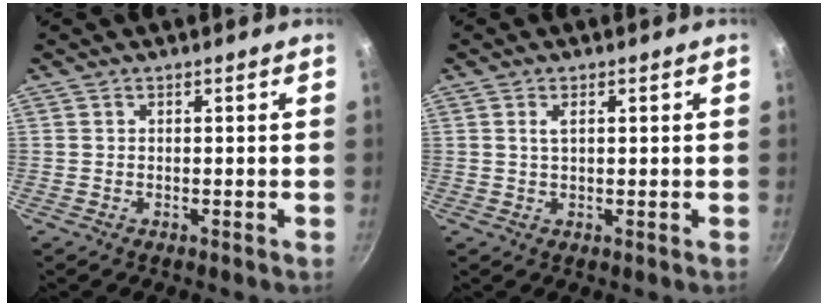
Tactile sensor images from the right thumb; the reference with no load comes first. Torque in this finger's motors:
{"motor_torque": [-0.25, -0.23, -0.22, 0.00, -0.05]}